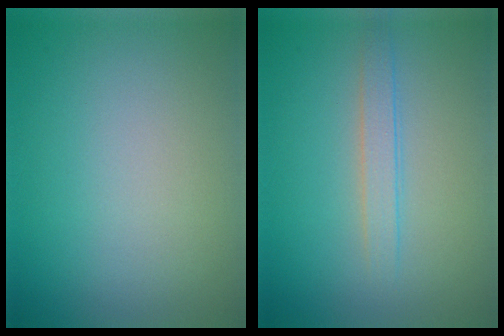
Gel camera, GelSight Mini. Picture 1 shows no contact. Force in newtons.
{"total": 1.8, "press": 1.7, "slide": 0.2}